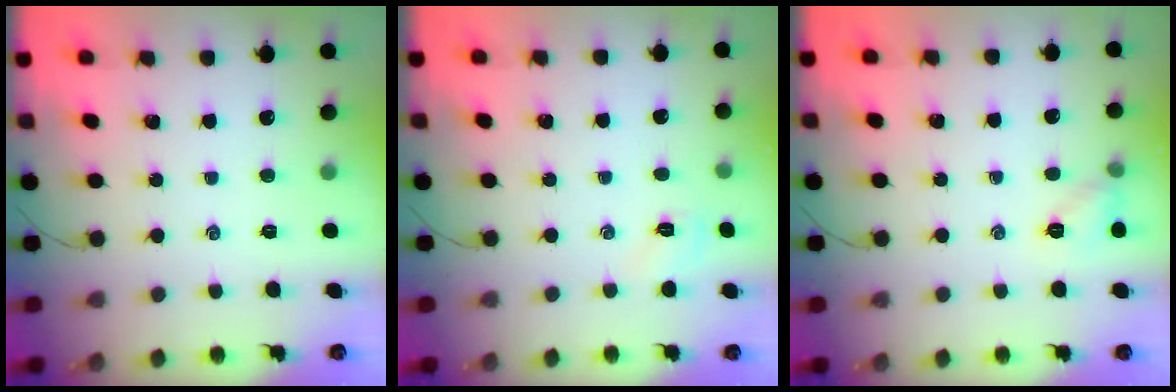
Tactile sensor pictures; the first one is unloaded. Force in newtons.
{"total": 3.6, "press": 3.5, "slide": 0.9}
{"total": 6.4, "press": 6.3, "slide": 0.9}